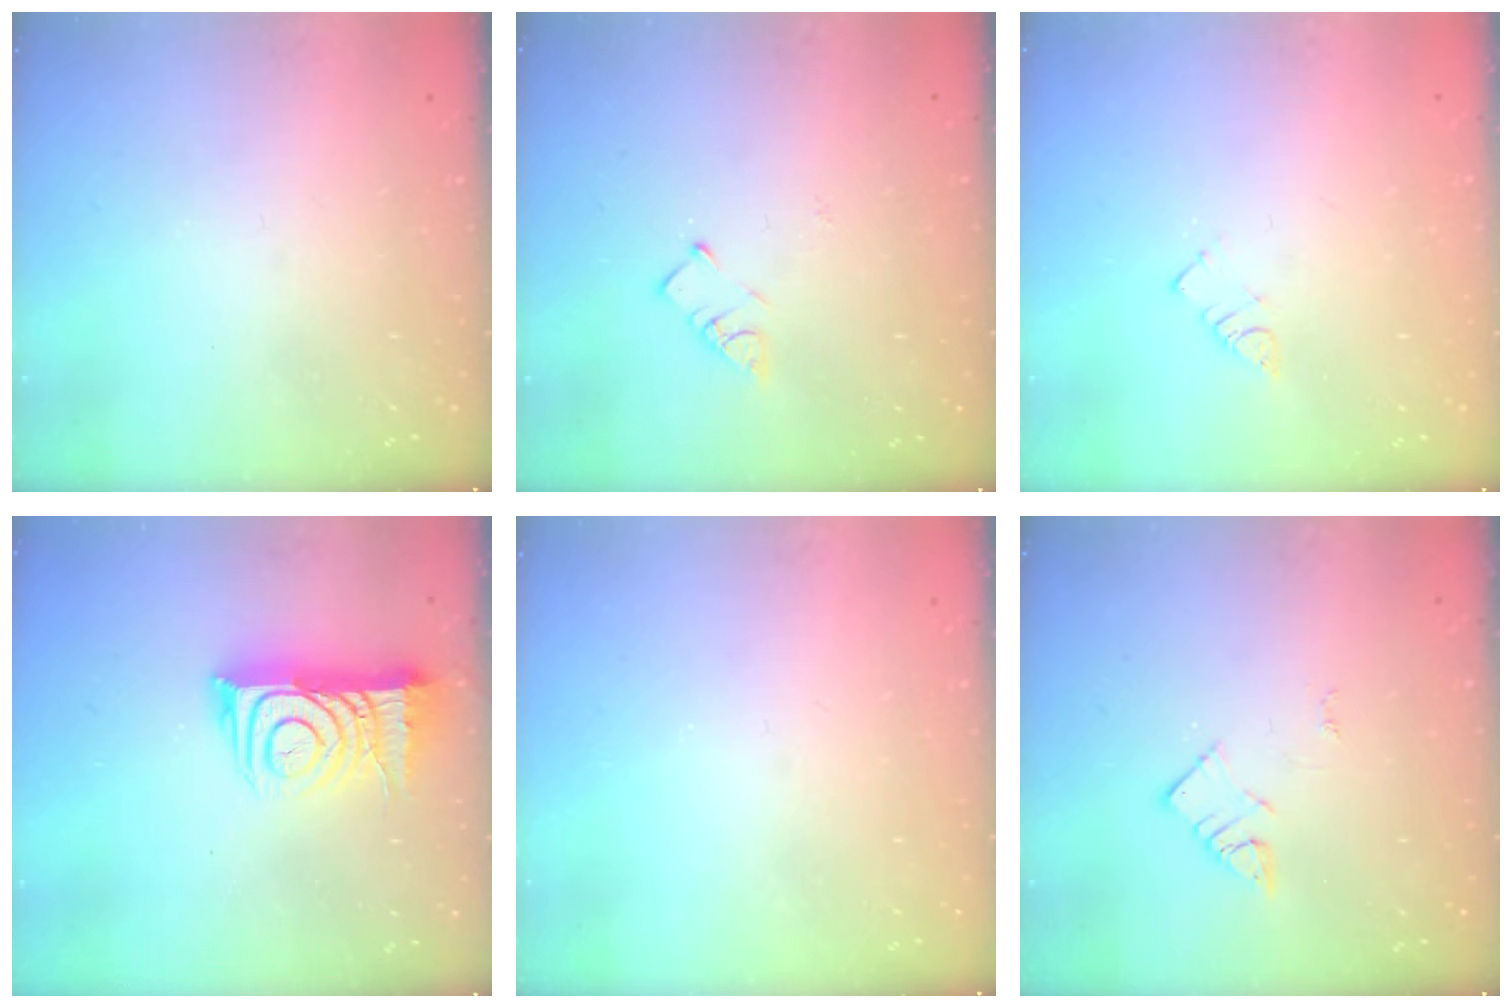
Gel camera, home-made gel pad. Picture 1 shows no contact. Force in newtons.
{"total": 3.1, "press": 3.0, "slide": 0.3}
{"total": 2.7, "press": 2.7, "slide": 0.4}
{"total": 12.8, "press": 12.7, "slide": 1.2}
{"total": 0.0}
{"total": 4.4, "press": 4.4, "slide": 0.6}